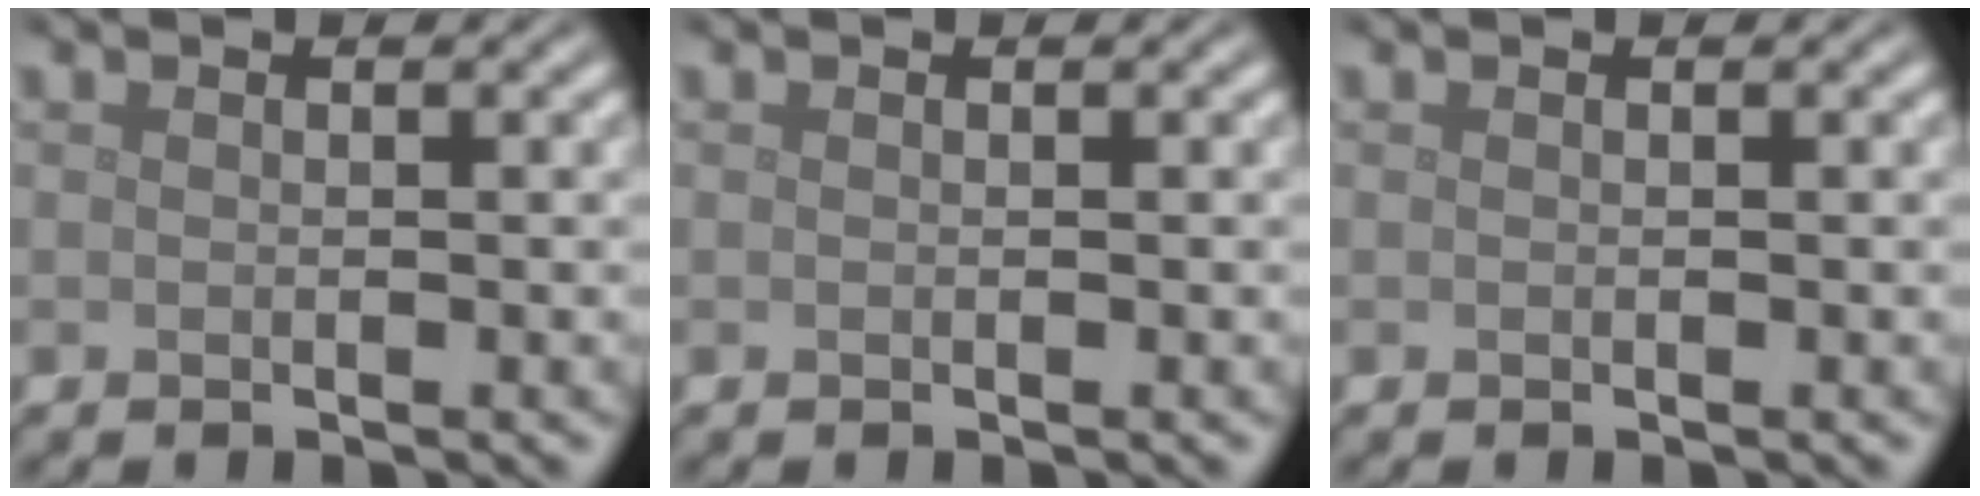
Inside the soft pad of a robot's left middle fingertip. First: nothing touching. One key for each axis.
{"total": 0.0}
{"total": 0.0}